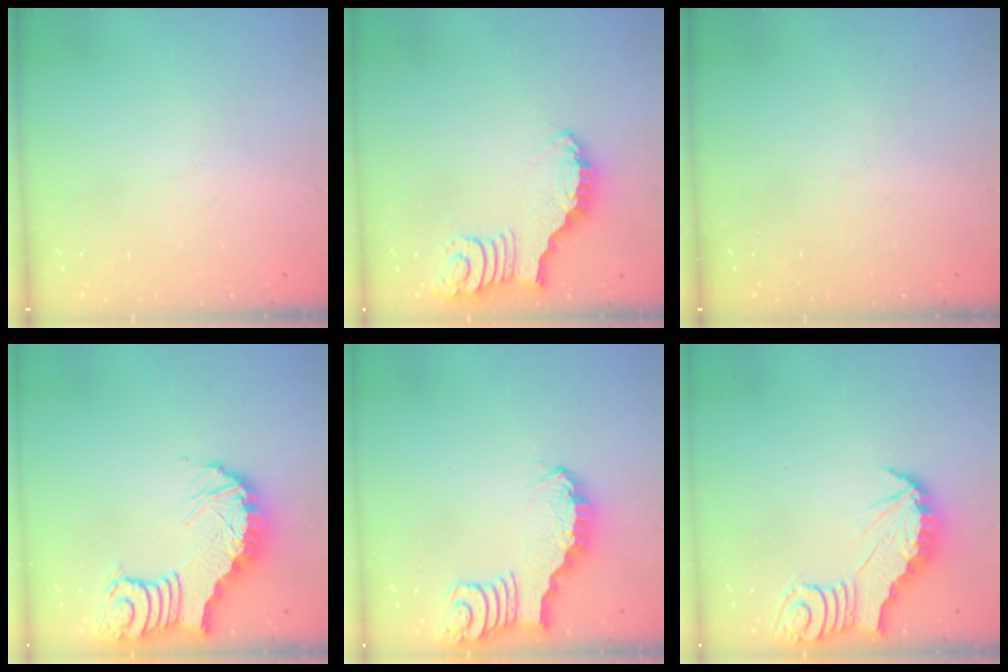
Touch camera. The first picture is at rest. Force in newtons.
{"total": 2.7, "press": 2.7, "slide": 0.1}
{"total": 0.0}
{"total": 6.1, "press": 6.1, "slide": 0.7}
{"total": 2.7, "press": 2.7, "slide": 0.4}
{"total": 2.8, "press": 2.7, "slide": 0.3}